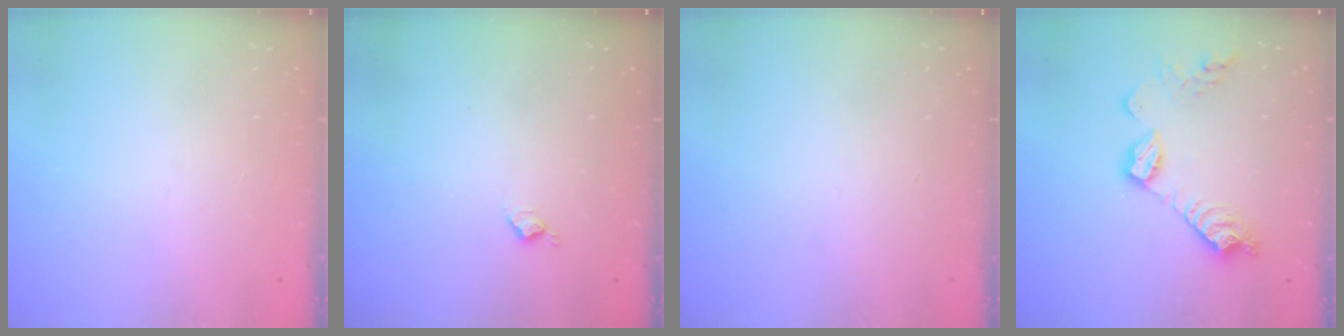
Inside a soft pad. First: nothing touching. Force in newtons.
{"total": 6.1, "press": 6.1, "slide": 0.7}
{"total": 0.0}
{"total": 12.4, "press": 12.4, "slide": 0.8}